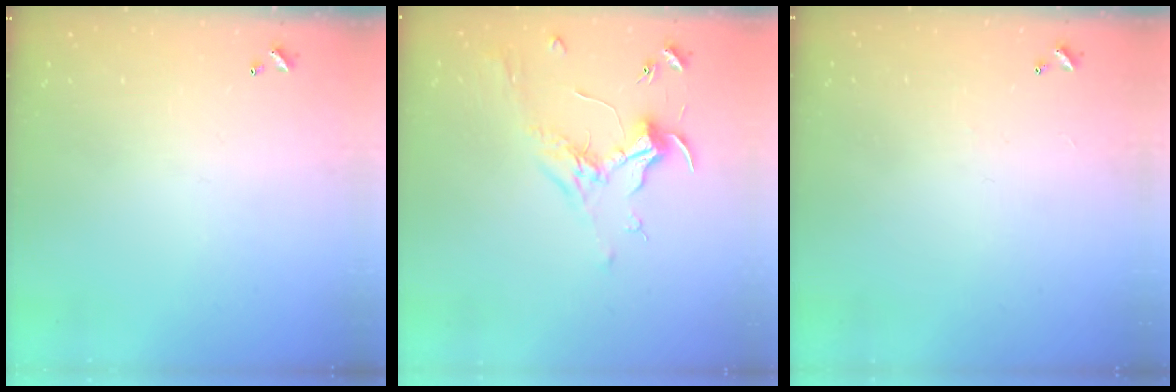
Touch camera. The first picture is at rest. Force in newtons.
{"total": 1.8, "press": 1.6, "slide": 0.9}
{"total": 0.6, "press": 0.2, "slide": 0.6}